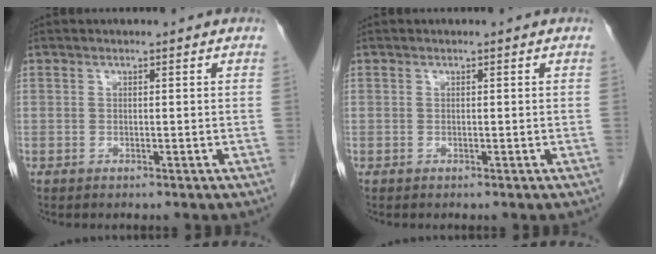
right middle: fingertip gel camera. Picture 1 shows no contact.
{"total": 0.0}